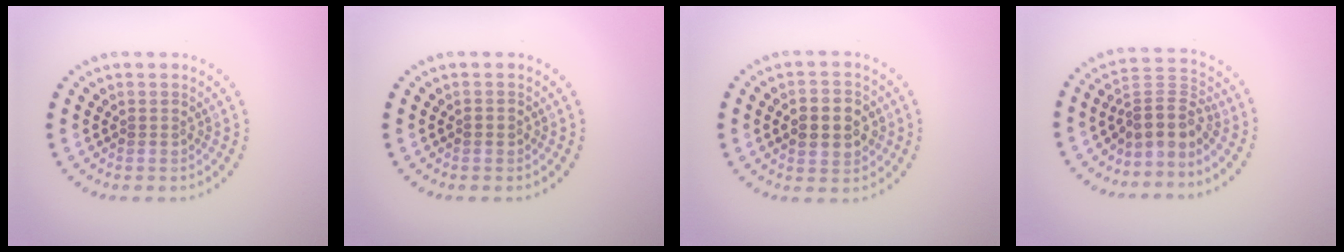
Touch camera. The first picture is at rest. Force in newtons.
{"total": 1.0, "press": 1.0, "slide": 0.1}
{"total": 4.5, "press": 4.5, "slide": 0.2}
{"total": 3.5, "press": 2.5, "slide": 2.4}